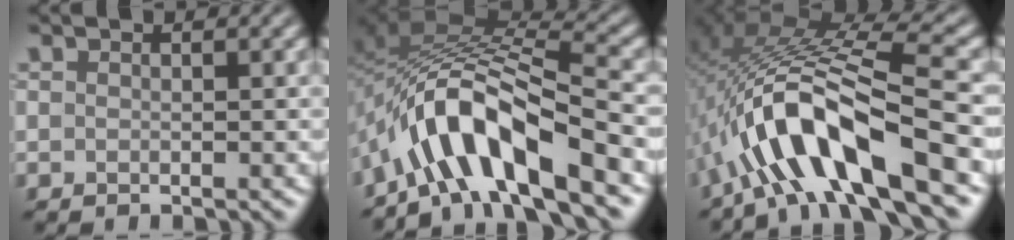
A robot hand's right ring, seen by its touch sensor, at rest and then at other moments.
{"total": 9.3, "force": [-5.5, 2.6, 7.0], "torque": [-0.110, 0.021, -0.104]}
{"total": 10.4, "force": [-4.0, 2.5, 9.2], "torque": [-0.172, 0.026, -0.074]}